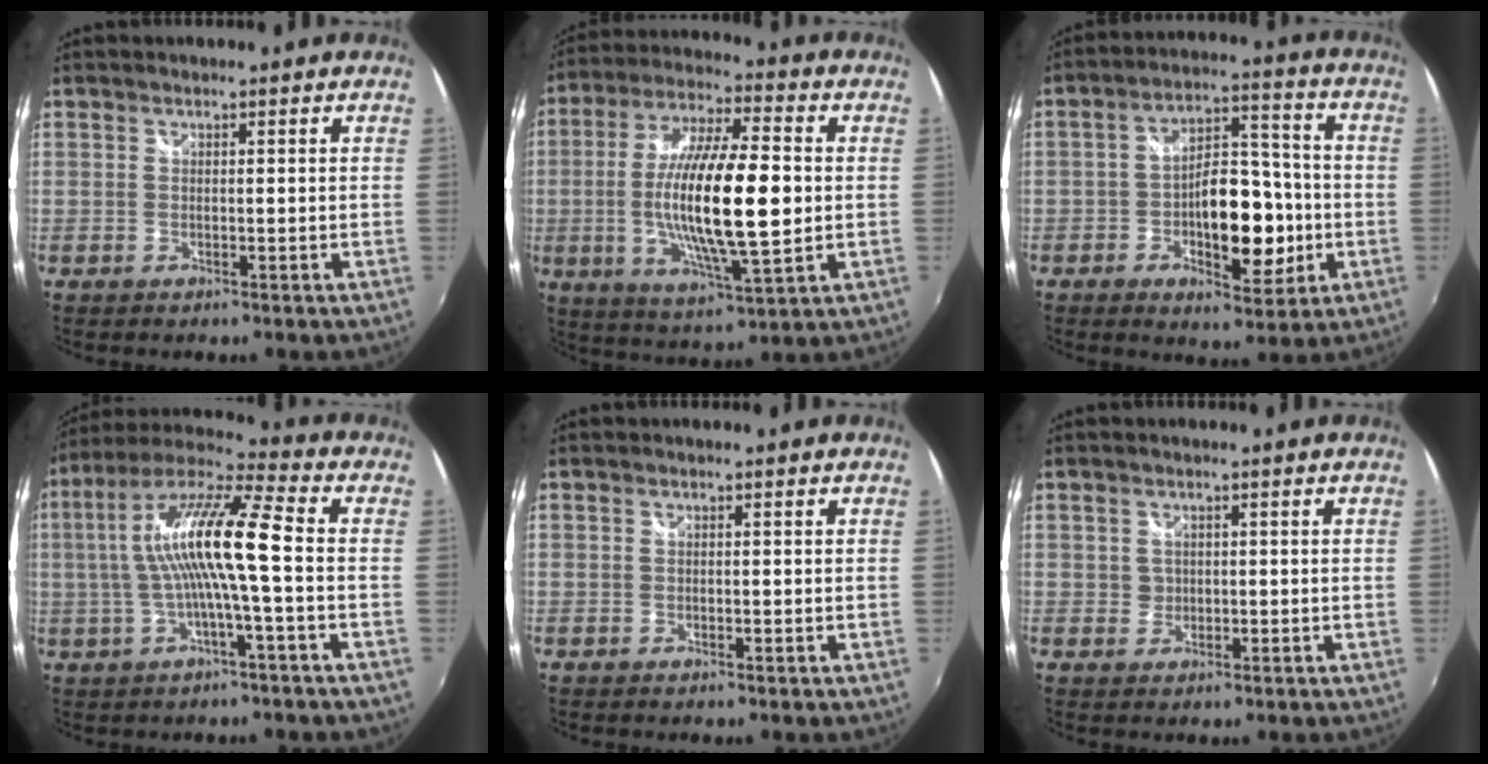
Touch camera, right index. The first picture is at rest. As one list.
[{"total": 19.3, "force": [-1.1, 4.5, 18.7], "torque": [-0.350, -0.007, -0.019]}, {"total": 13.6, "force": [-3.4, 7.0, 11.1], "torque": [-0.189, 0.023, -0.041]}, {"total": 14.1, "force": [-0.5, 0.8, 14.0], "torque": [-0.259, 0.015, -0.011]}, {"total": 0.0}, {"total": 1.7, "force": [0.2, 1.7, 0.2], "torque": [0.003, 0.002, 0.003]}]